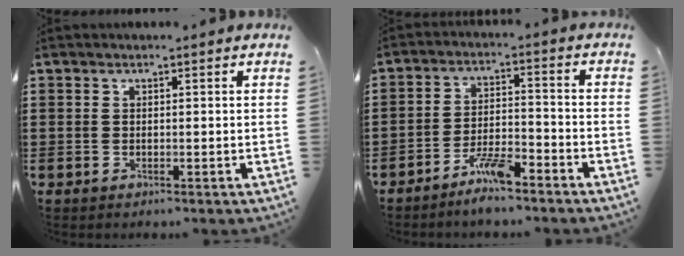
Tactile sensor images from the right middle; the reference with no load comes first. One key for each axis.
{"total": 5.7, "fx": -4.6, "fy": 0.8, "fz": 3.3, "tx": -0.075, "ty": -0.004, "tz": -0.090}